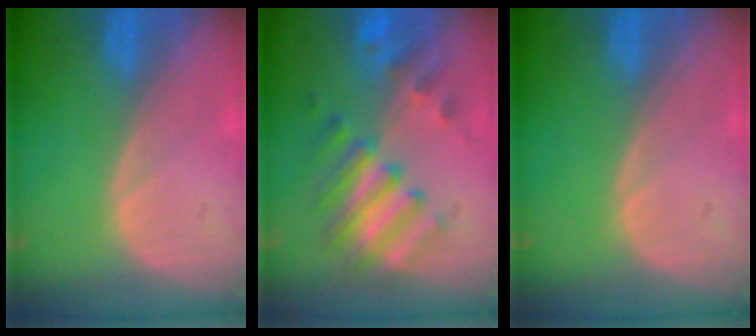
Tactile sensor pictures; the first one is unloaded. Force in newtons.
{"total": 7.9, "press": 7.7, "slide": 1.7}
{"total": 0.0}